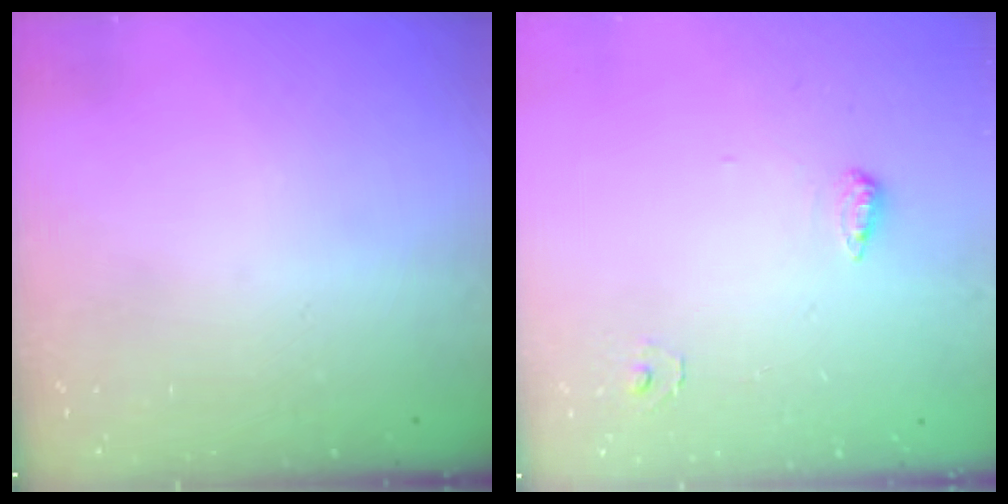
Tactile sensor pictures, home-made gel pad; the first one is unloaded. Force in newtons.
{"total": 6.2, "press": 6.0, "slide": 1.2}